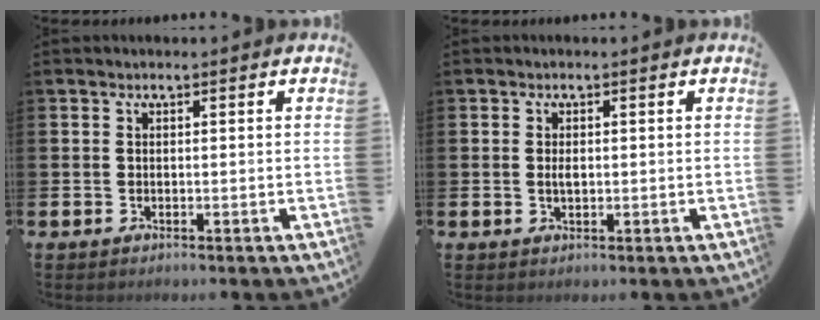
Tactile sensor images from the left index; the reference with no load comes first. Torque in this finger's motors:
{"motor_torque": [0.53, -0.03, 0.04, 0.10]}